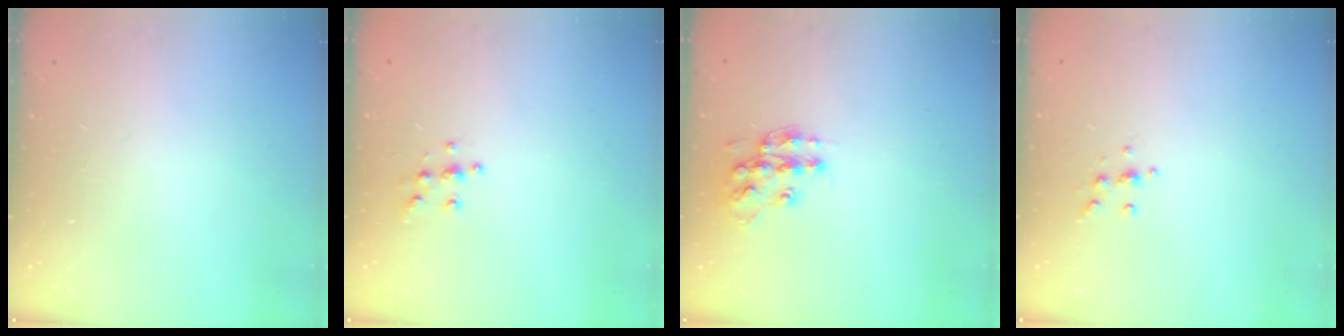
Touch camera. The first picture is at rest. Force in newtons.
{"total": 5.4, "press": 5.4, "slide": 0.3}
{"total": 12.6, "press": 12.5, "slide": 0.9}
{"total": 4.8, "press": 4.7, "slide": 0.8}